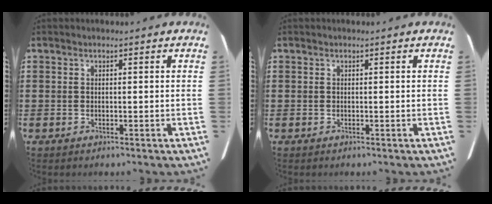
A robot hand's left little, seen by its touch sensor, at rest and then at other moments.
{"total": 0.0}